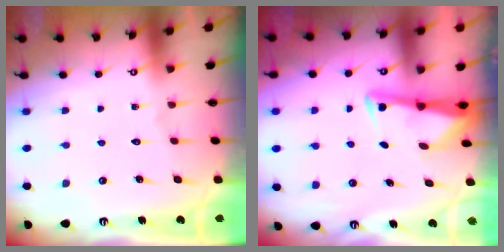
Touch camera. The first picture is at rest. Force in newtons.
{"total": 3.0, "press": 3.0, "slide": 0.3}